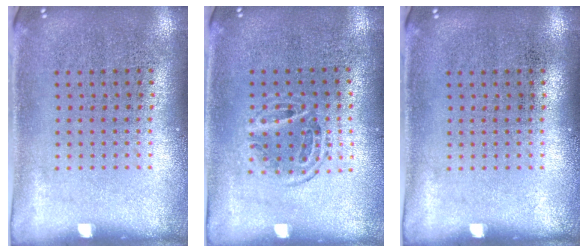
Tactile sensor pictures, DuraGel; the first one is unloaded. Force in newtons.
{"total": 1.0, "press": 0.9, "slide": 0.4}
{"total": 0.0}